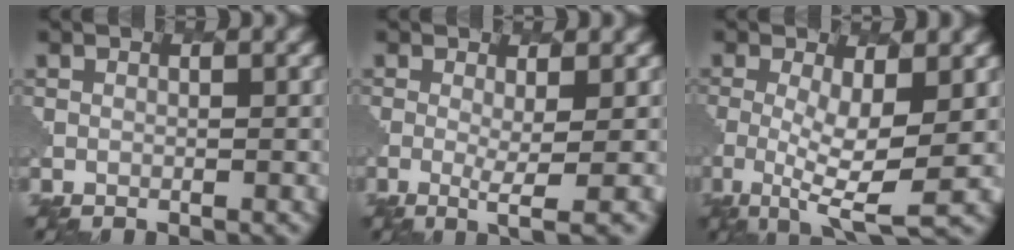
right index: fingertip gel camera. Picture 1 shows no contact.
{"total": 2.6, "force": [0.0, 0.3, 2.6], "torque": [-0.053, -0.011, 0.000]}
{"total": 5.4, "force": [-0.3, 1.4, 5.2], "torque": [-0.102, -0.011, -0.006]}